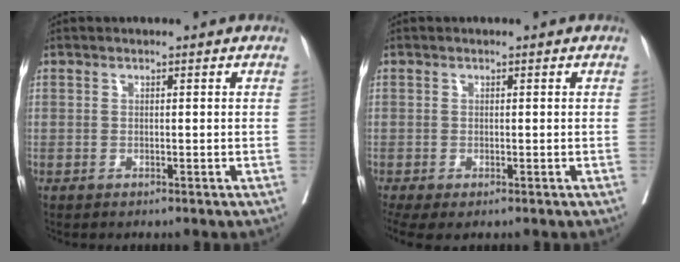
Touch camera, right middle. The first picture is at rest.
{"total": 4.0, "force": [-2.3, 1.7, 2.9], "torque": [-0.059, -0.011, -0.037]}